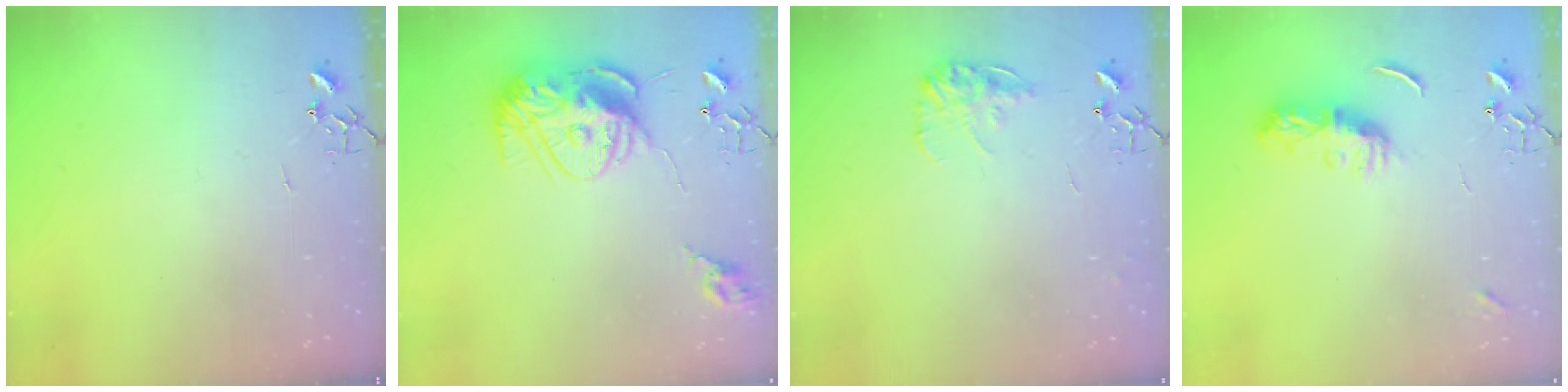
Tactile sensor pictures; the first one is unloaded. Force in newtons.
{"total": 14.9, "press": 14.8, "slide": 1.2}
{"total": 10.9, "press": 10.9, "slide": 0.4}
{"total": 7.4, "press": 7.4, "slide": 0.5}